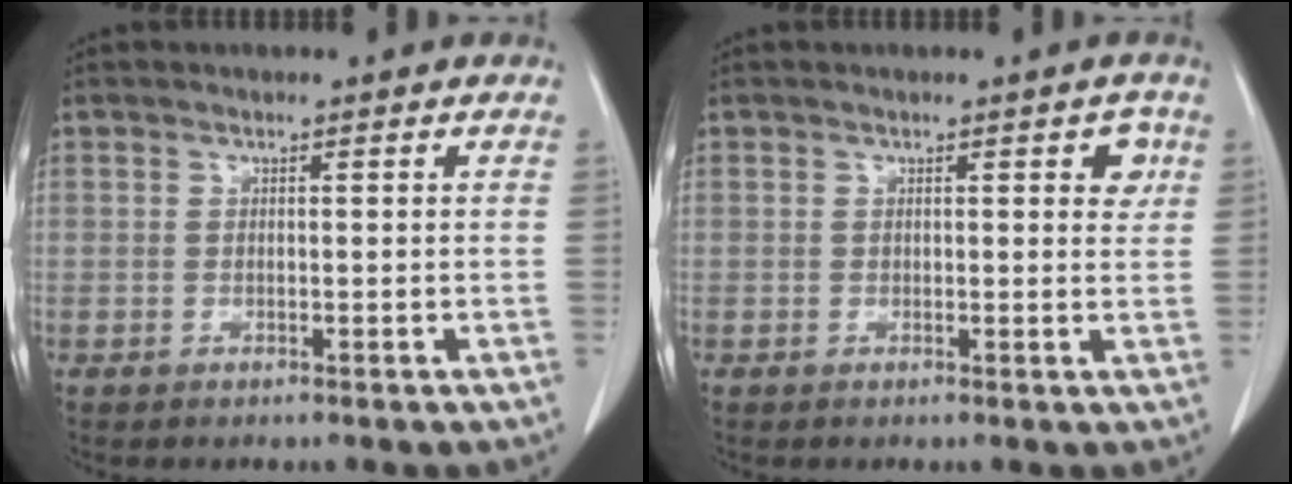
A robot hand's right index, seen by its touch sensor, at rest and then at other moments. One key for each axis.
{"total": 2.6, "fx": 1.0, "fy": 1.1, "fz": 2.1, "tx": -0.017, "ty": 0.002, "tz": 0.009}